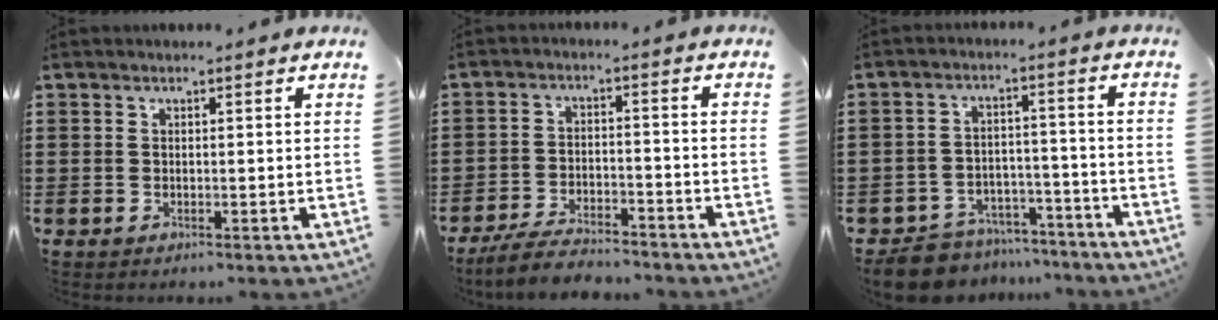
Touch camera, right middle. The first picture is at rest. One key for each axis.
{"total": 5.1, "fx": -4.8, "fy": 0.7, "fz": 1.7, "tx": -0.041, "ty": 0.001, "tz": -0.097}
{"total": 7.5, "fx": -7.2, "fy": 1.7, "fz": 1.0, "tx": -0.028, "ty": 0.020, "tz": -0.144}